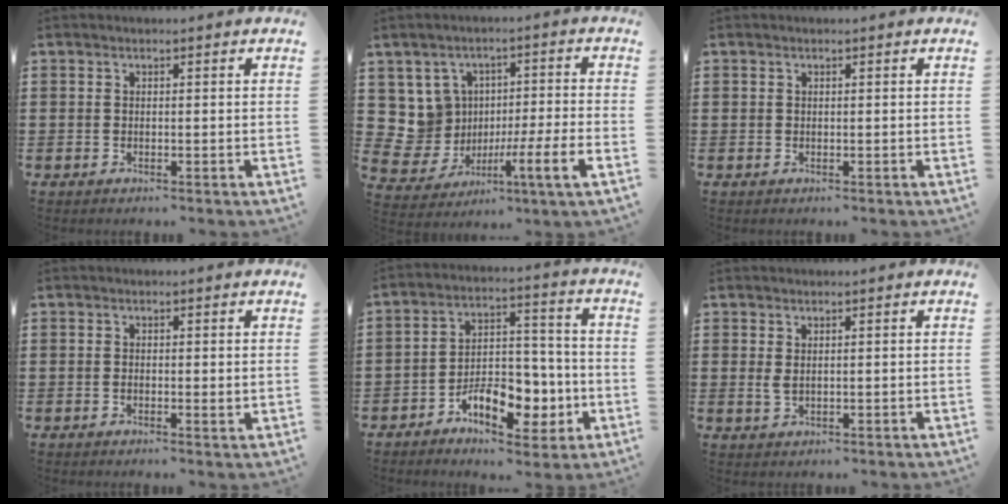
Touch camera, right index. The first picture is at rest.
{"total": 6.0, "force": [-0.5, 4.8, 3.5], "torque": [-0.106, -0.007, -0.007]}
{"total": 0.0}
{"total": 0.7, "force": [-0.1, 0.1, 0.7], "torque": [-0.014, -0.006, 0.000]}
{"total": 9.3, "force": [-4.3, 5.6, 6.1], "torque": [-0.081, 0.023, -0.070]}
{"total": 1.6, "force": [0.6, 0.6, 1.3], "torque": [-0.036, -0.001, 0.009]}